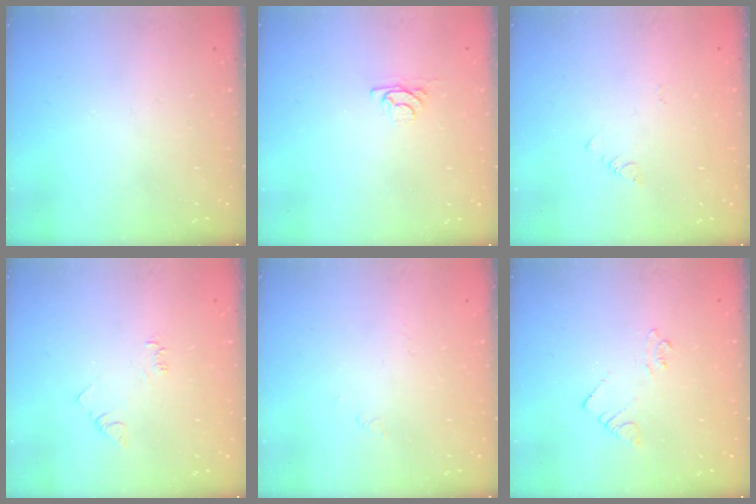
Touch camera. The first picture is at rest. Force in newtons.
{"total": 3.8, "press": 3.8, "slide": 0.4}
{"total": 1.9, "press": 1.9, "slide": 0.4}
{"total": 3.9, "press": 3.9, "slide": 0.5}
{"total": 1.7, "press": 1.6, "slide": 0.4}
{"total": 3.6, "press": 3.6, "slide": 0.6}